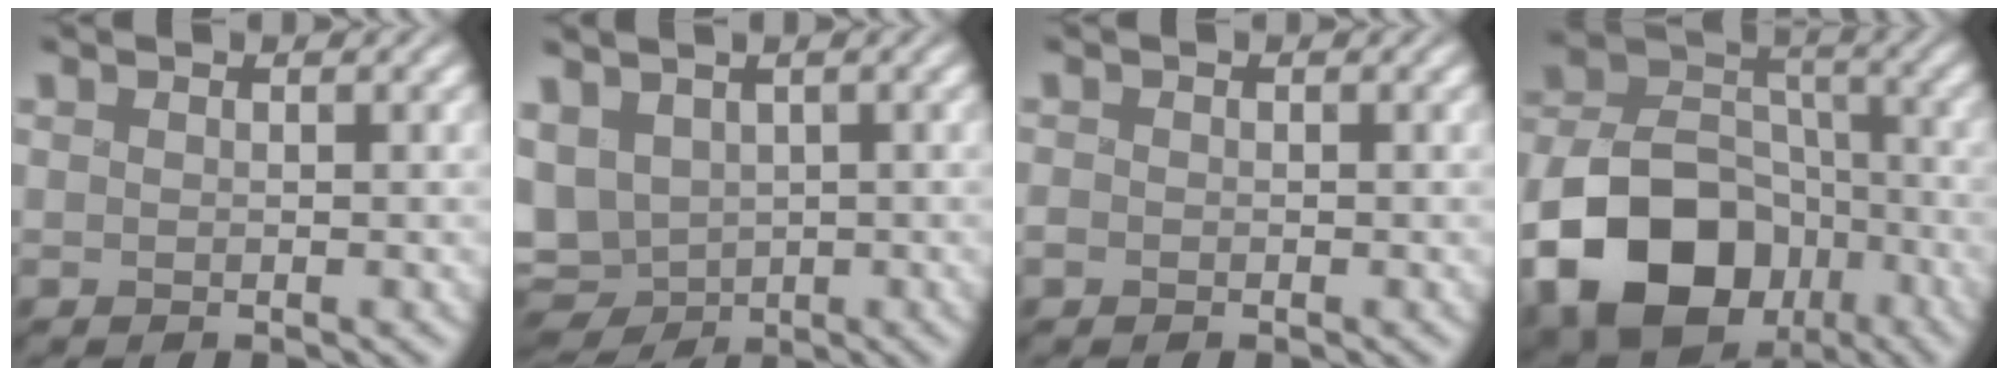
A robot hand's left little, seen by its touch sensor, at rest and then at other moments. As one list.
[{"total": 6.4, "force": [-0.4, 4.7, 4.3], "torque": [-0.089, -0.012, 0.006]}, {"total": 0.6, "force": [-0.3, 0.5, 0.1], "torque": [-0.002, -0.001, -0.005]}, {"total": 17.4, "force": [-8.4, 12.7, 8.4], "torque": [-0.159, -0.040, -0.160]}]